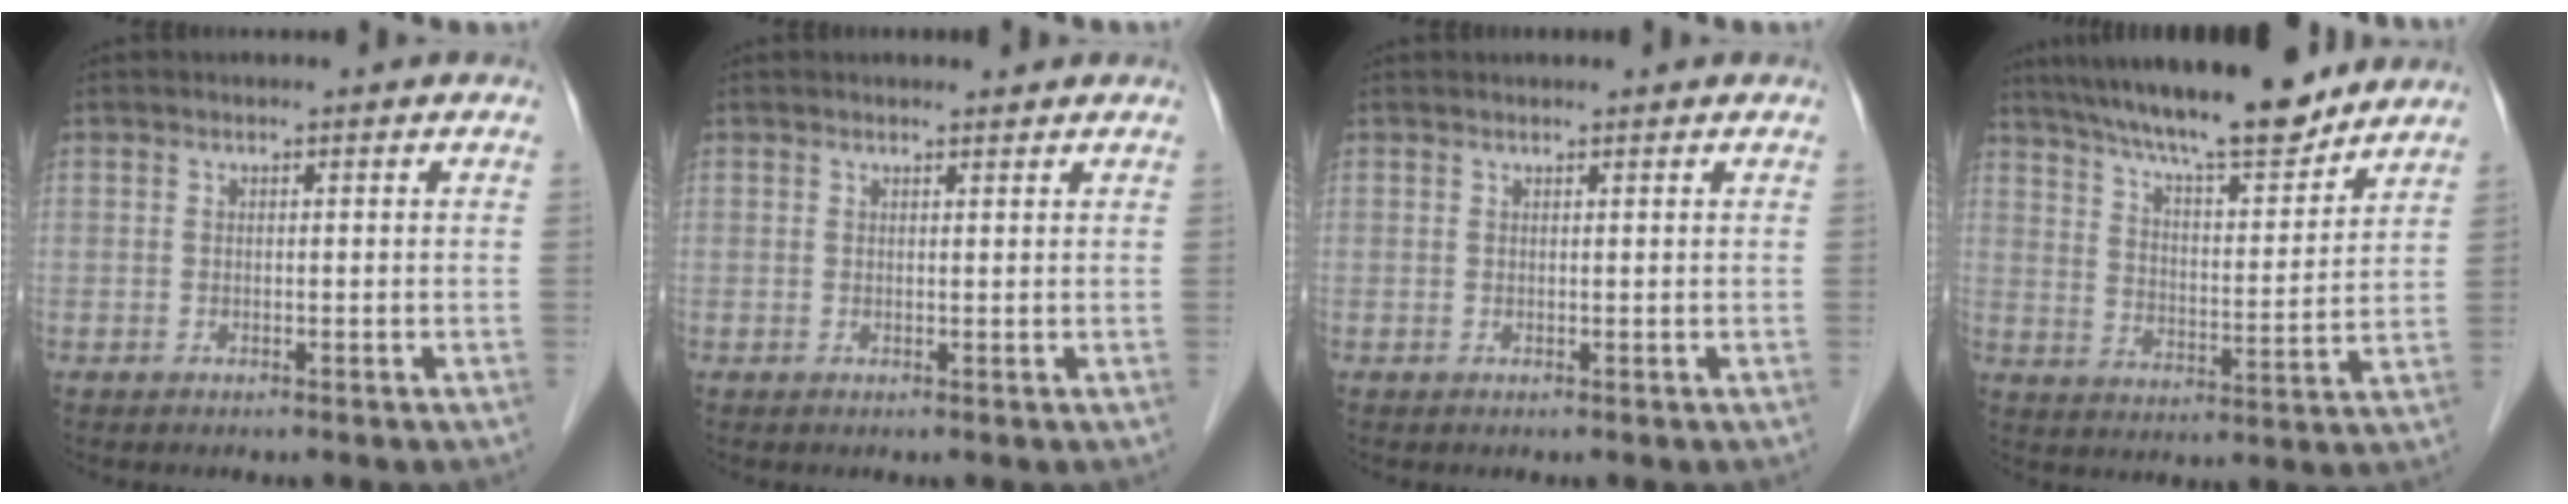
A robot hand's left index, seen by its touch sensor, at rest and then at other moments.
{"total": 1.1, "force": [1.1, 0.1, 0.1], "torque": [-0.009, 0.000, 0.018]}
{"total": 1.0, "force": [1.0, 0.0, 0.2], "torque": [-0.007, 0.013, 0.018]}
{"total": 16.3, "force": [14.1, 2.0, 7.9], "torque": [-0.132, 0.009, 0.227]}